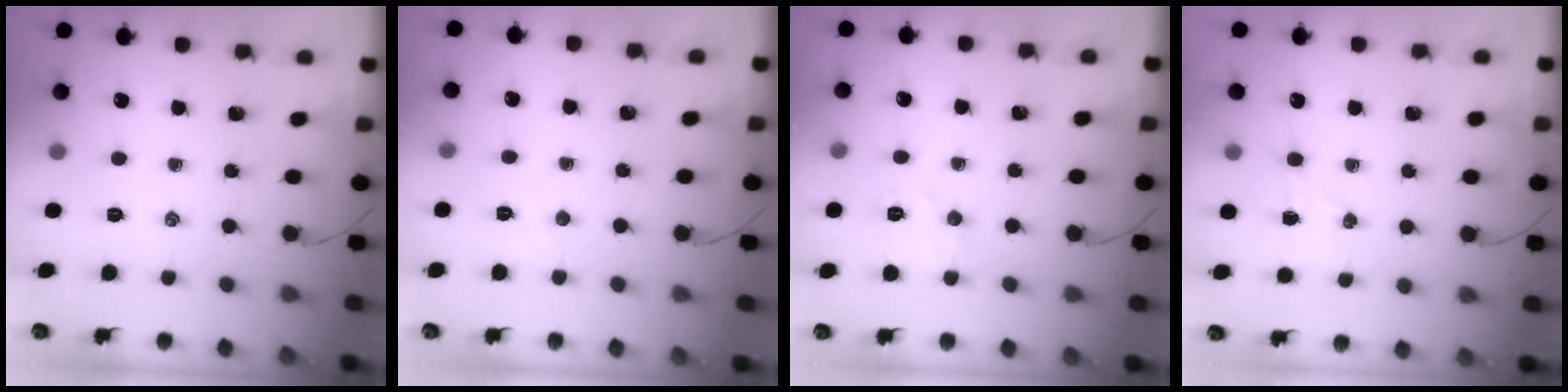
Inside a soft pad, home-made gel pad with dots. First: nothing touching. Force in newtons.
{"total": 3.8, "press": 3.7, "slide": 0.8}
{"total": 7.0, "press": 6.9, "slide": 1.2}
{"total": 4.4, "press": 4.2, "slide": 1.0}